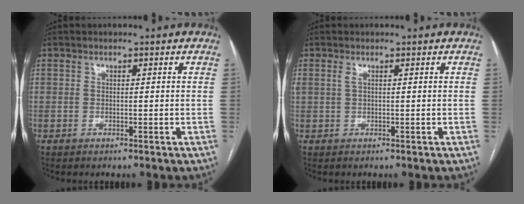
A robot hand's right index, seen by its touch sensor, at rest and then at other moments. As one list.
[{"total": 1.0, "force": [0.4, 0.3, 0.9], "torque": [-0.028, 0.011, 0.011]}]